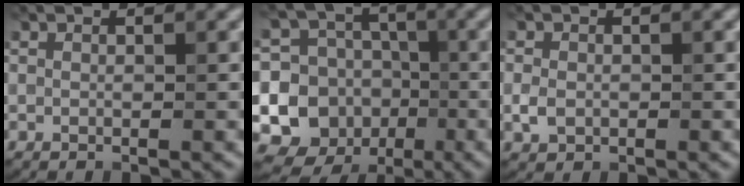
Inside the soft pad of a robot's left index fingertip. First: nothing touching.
{"total": 11.2, "force": [-2.3, 10.7, 2.6], "torque": [-0.060, 0.004, -0.050]}
{"total": 1.6, "force": [-0.3, 1.3, 0.9], "torque": [-0.018, -0.002, -0.009]}